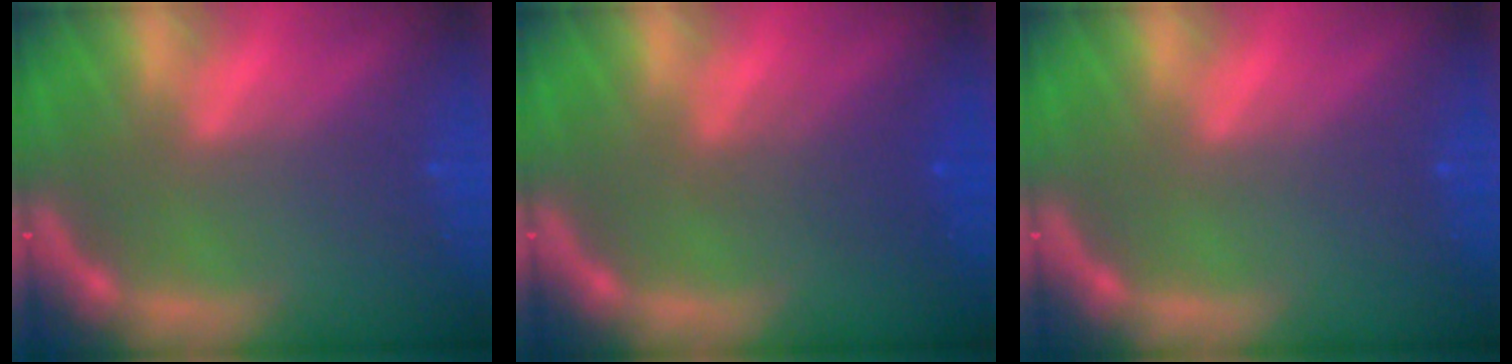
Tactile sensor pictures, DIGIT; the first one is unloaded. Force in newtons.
{"total": 2.5}
{"total": 0.0}